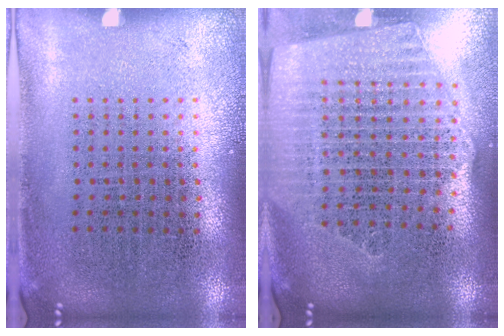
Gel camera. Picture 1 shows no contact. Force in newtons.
{"total": 2.4, "press": 2.2, "slide": 1.2}